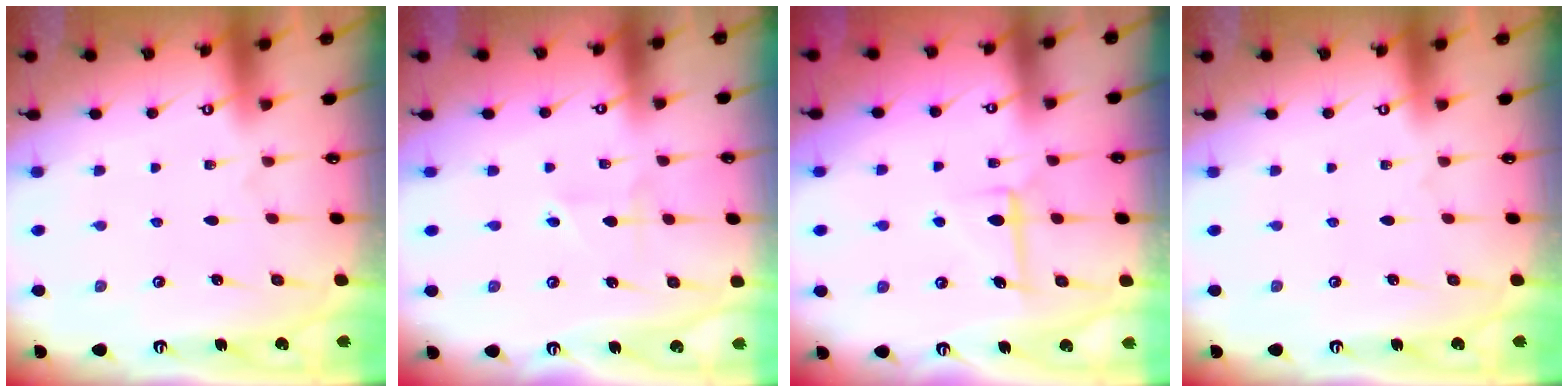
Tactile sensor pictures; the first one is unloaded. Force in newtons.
{"total": 2.1, "press": 2.0, "slide": 0.9}
{"total": 5.8, "press": 5.8, "slide": 0.5}
{"total": 0.0}